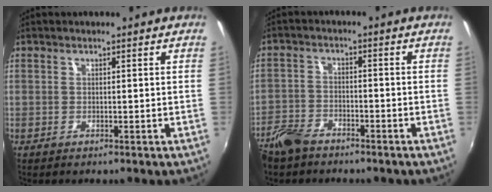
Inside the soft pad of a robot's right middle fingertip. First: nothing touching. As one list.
[{"total": 6.8, "force": [-5.2, 3.6, 2.5], "torque": [-0.070, 0.004, -0.096]}]